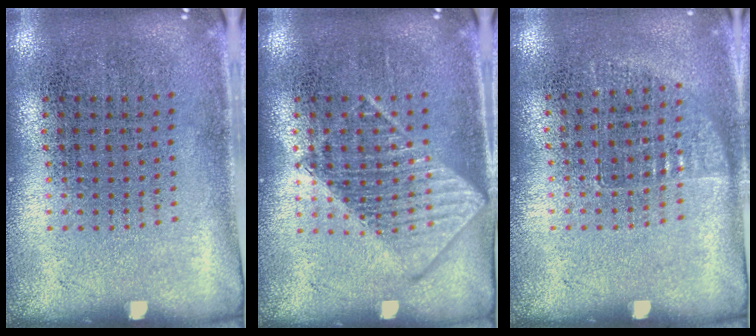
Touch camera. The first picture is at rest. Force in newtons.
{"total": 2.5, "press": 2.5, "slide": 0.4}
{"total": 0.6, "press": 0.6, "slide": 0.2}